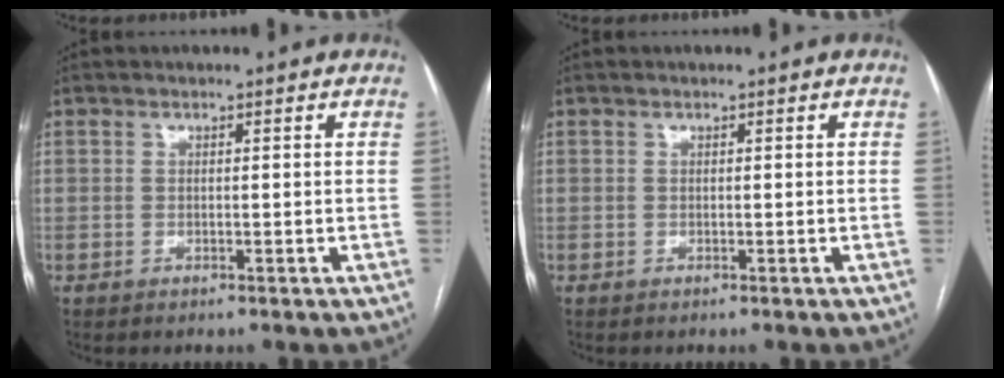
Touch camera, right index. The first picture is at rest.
{"total": 0.0}